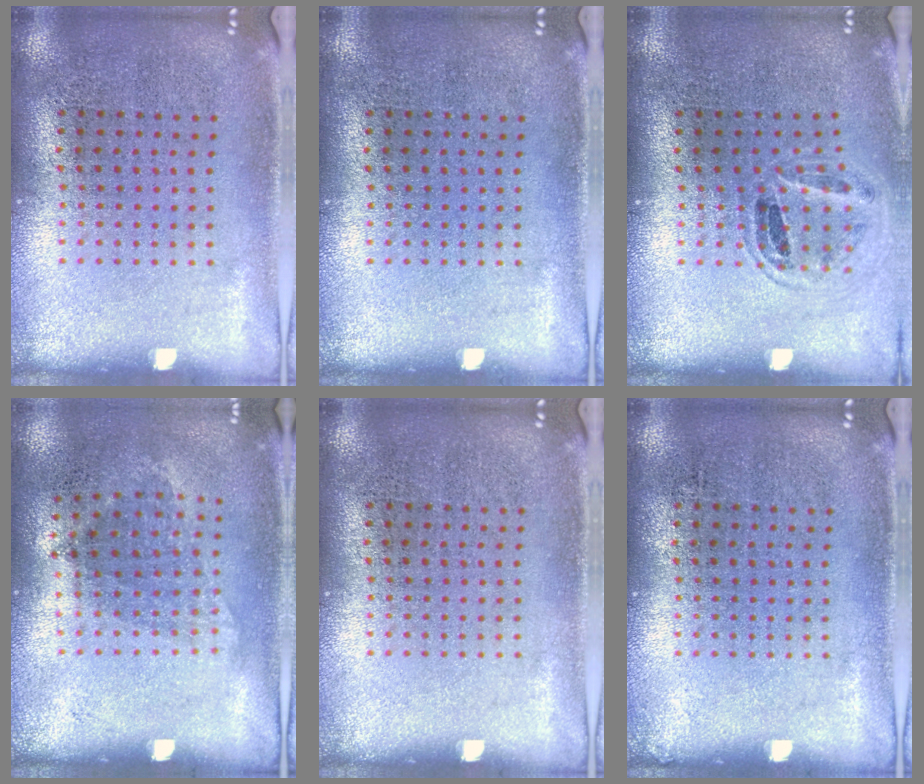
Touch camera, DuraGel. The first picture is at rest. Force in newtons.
{"total": 0.0}
{"total": 0.9, "press": 0.9, "slide": 0.1}
{"total": 1.0, "press": 0.8, "slide": 0.6}
{"total": 0.0}
{"total": 0.0}